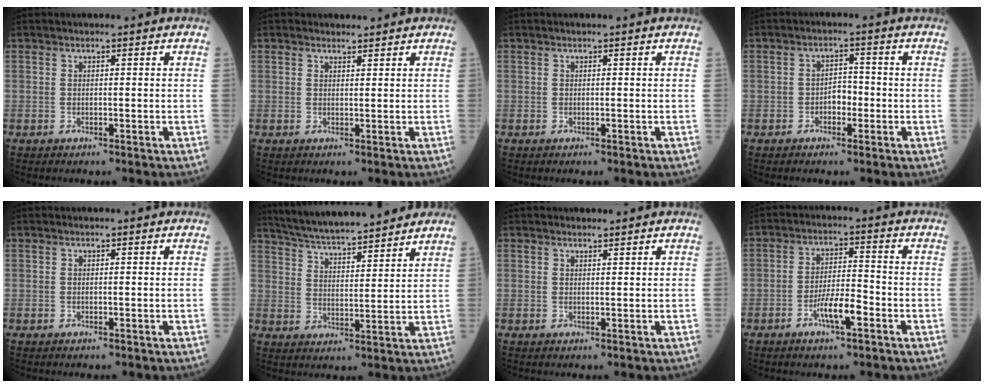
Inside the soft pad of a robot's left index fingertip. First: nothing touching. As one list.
[{"total": 1.2, "force": [1.1, 0.4, 0.0], "torque": [-0.006, 0.000, 0.016]}, {"total": 0.0}, {"total": 2.8, "force": [-1.0, 1.6, 2.1], "torque": [-0.029, 0.009, -0.020]}, {"total": 0.0}, {"total": 16.9, "force": [15.1, 1.9, 7.2], "torque": [-0.122, 0.019, 0.236]}, {"total": 1.1, "force": [1.0, 0.2, 0.0], "torque": [-0.009, -0.002, 0.017]}, {"total": 5.6, "force": [-2.8, 1.0, 4.7], "torque": [-0.093, 0.000, -0.053]}]